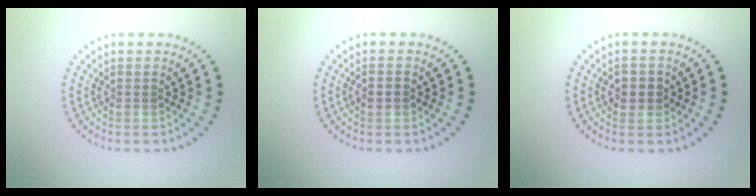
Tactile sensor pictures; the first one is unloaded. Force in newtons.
{"total": 1.7, "press": 1.7, "slide": 0.1}
{"total": 2.0, "press": 1.9, "slide": 0.5}